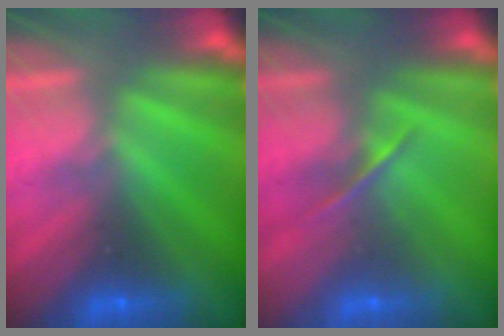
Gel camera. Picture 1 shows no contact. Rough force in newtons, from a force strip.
{"total": 1.4}